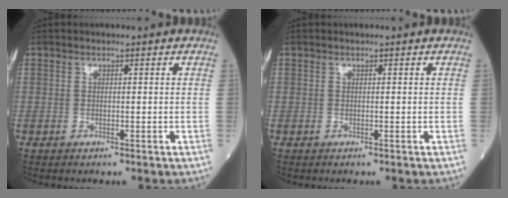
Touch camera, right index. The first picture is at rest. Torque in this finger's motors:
{"motor_torque": [0.00, 0.00, 0.00, 0.00]}